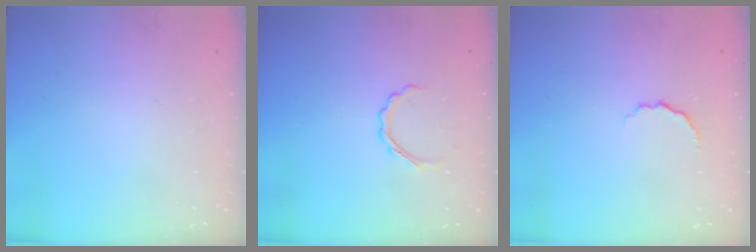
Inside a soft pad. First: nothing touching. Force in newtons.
{"total": 3.8, "press": 3.6, "slide": 0.9}
{"total": 4.9, "press": 4.8, "slide": 1.3}